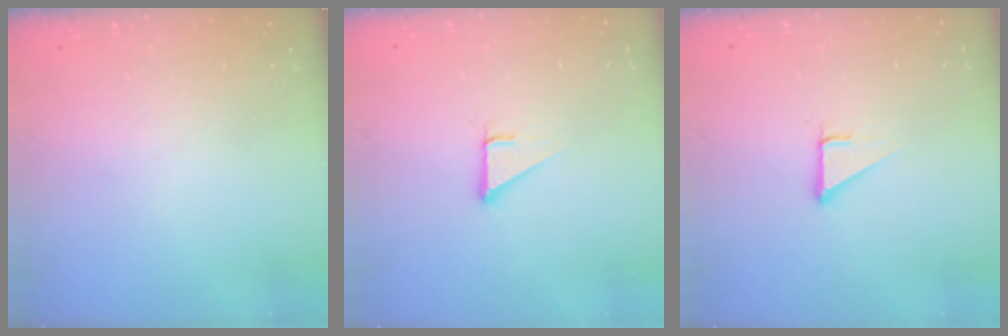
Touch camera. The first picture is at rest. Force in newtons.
{"total": 3.0, "press": 3.0, "slide": 0.1}
{"total": 3.0, "press": 3.0, "slide": 0.1}